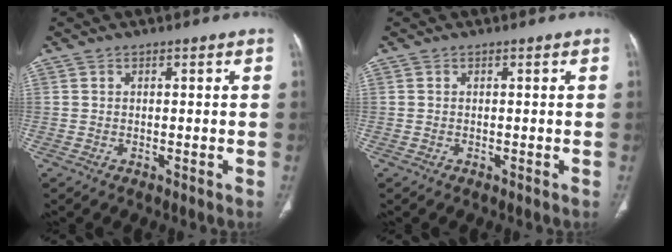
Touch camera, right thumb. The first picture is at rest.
{"total": 0.0}